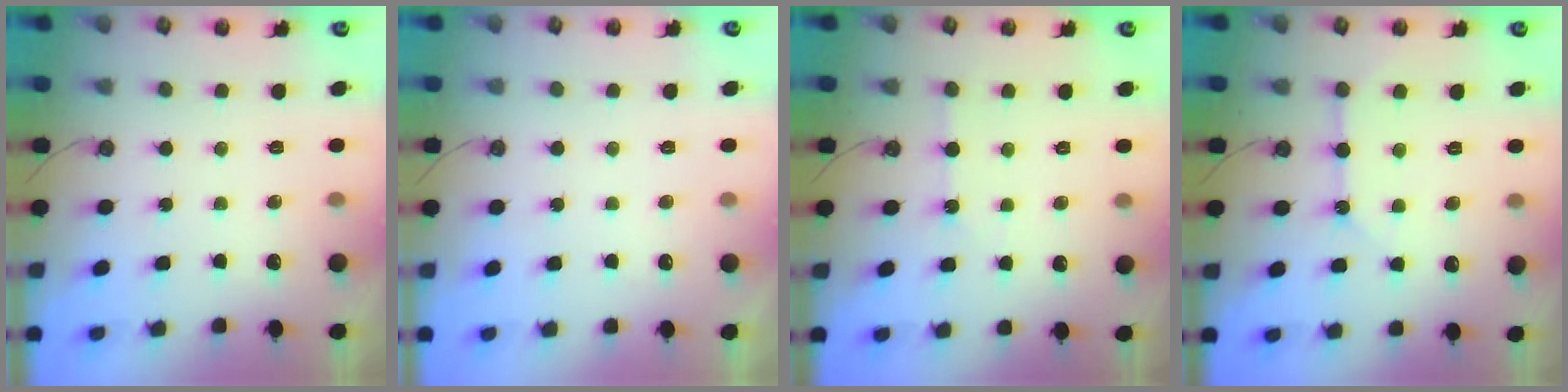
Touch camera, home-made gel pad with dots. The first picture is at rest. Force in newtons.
{"total": 0.0}
{"total": 0.9, "press": 0.8, "slide": 0.2}
{"total": 6.6, "press": 6.6, "slide": 0.7}